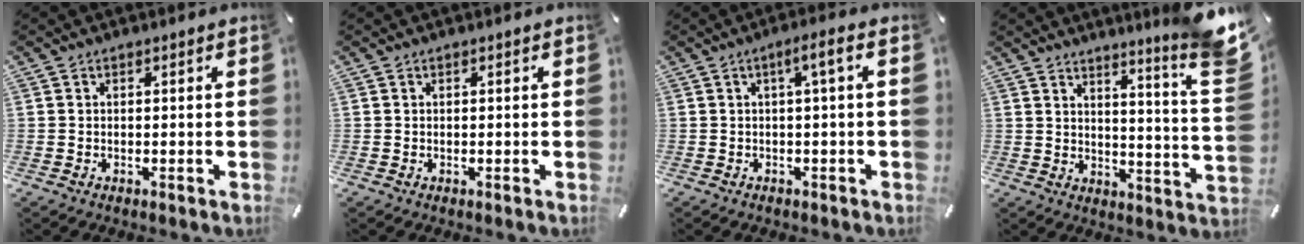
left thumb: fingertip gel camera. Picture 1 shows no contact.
{"total": 0.0}
{"total": 4.7, "force": [0.3, 0.5, 4.6], "torque": [-0.089, 0.005, 0.000]}
{"total": 9.8, "force": [7.0, -0.1, 6.9], "torque": [-0.101, -0.074, 0.109]}